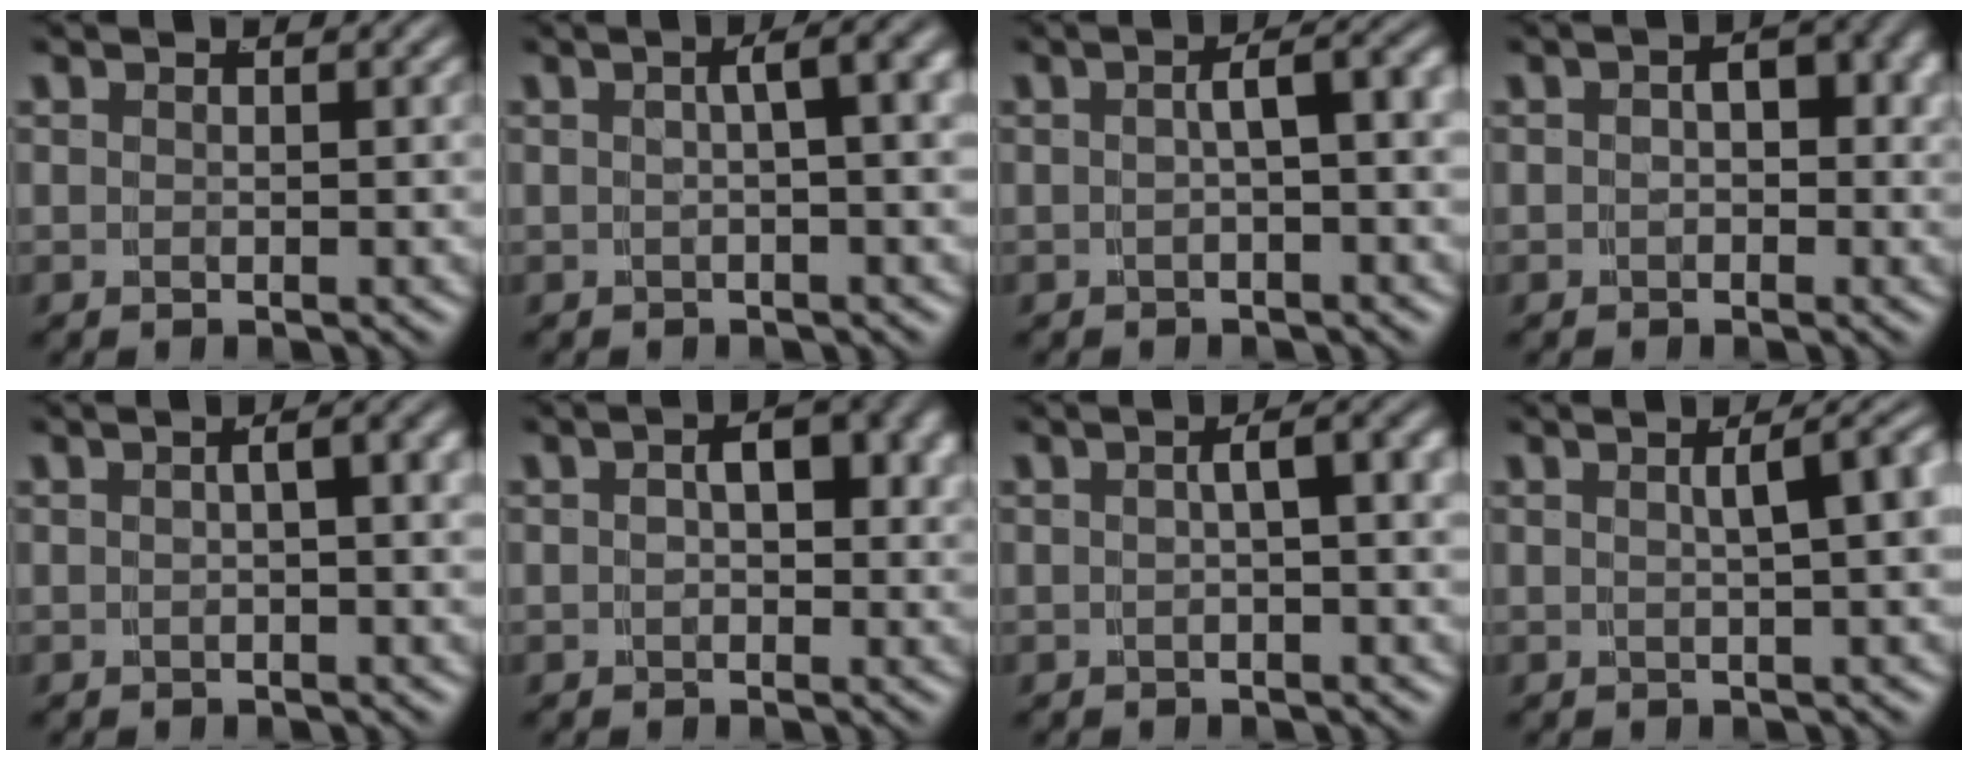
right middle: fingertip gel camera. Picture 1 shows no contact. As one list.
[{"total": 3.9, "force": [0.4, 0.7, 3.8], "torque": [-0.030, 0.021, 0.005]}, {"total": 3.7, "force": [0.0, 1.0, 3.6], "torque": [-0.039, 0.011, -0.001]}, {"total": 2.6, "force": [-0.1, 1.6, 2.0], "torque": [-0.017, -0.004, -0.001]}, {"total": 2.5, "force": [0.1, 0.5, 2.4], "torque": [-0.021, 0.010, 0.002]}, {"total": 3.6, "force": [0.3, 2.0, 3.0], "torque": [-0.032, -0.004, 0.007]}, {"total": 3.1, "force": [0.1, 0.7, 3.0], "torque": [-0.030, 0.011, 0.002]}, {"total": 4.2, "force": [0.4, 0.9, 4.0], "torque": [-0.034, 0.014, 0.006]}]